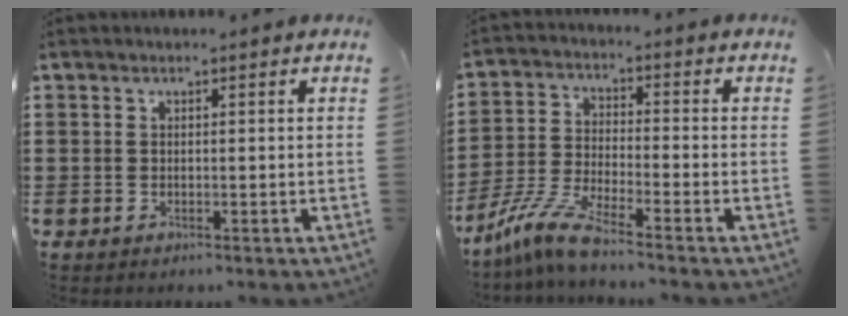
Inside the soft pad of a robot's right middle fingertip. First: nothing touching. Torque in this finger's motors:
{"motor_torque": [1.63, -0.51, 0.14, 0.07]}